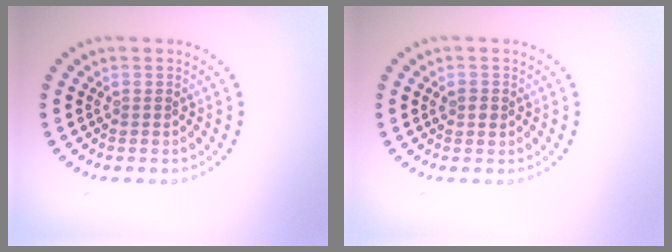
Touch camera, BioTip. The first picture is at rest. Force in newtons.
{"total": 1.0, "press": 1.0, "slide": 0.1}